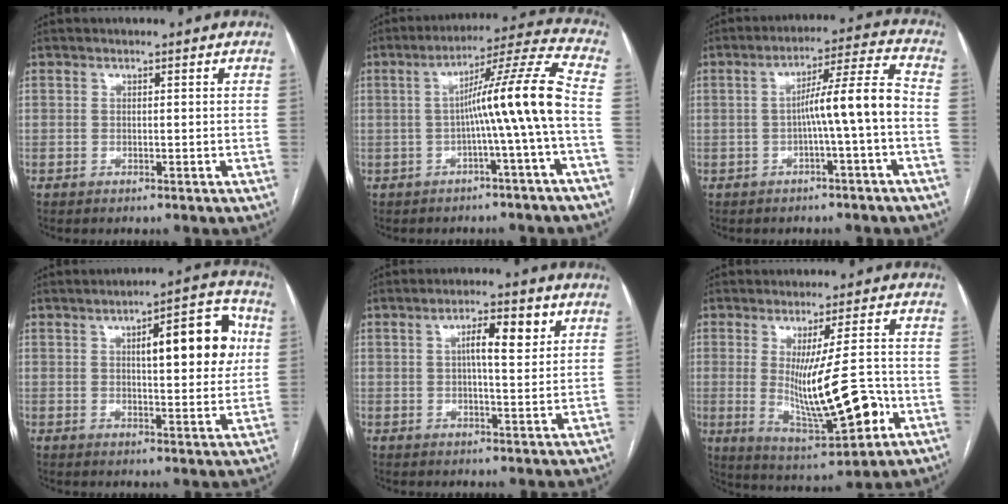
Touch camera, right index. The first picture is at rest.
{"total": 11.3, "force": [-1.7, -2.2, 10.9], "torque": [-0.167, 0.023, -0.027]}
{"total": 8.5, "force": [-1.6, -0.9, 8.3], "torque": [-0.133, 0.025, -0.022]}
{"total": 12.1, "force": [2.9, 3.3, 11.3], "torque": [-0.148, 0.024, 0.036]}
{"total": 6.3, "force": [2.2, 1.4, 5.7], "torque": [-0.095, 0.008, 0.034]}
{"total": 14.0, "force": [-2.3, 2.1, 13.7], "torque": [-0.222, -0.026, -0.023]}